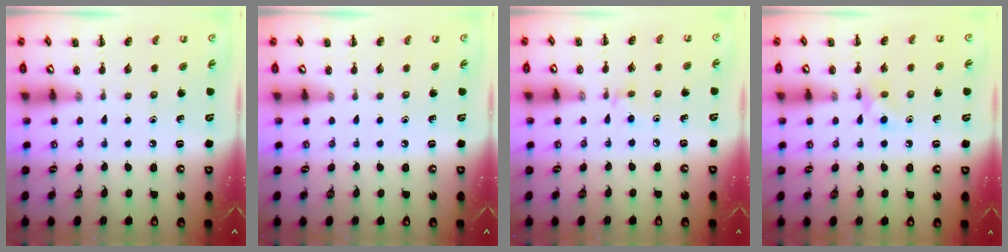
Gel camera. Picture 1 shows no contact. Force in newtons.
{"total": 0.0}
{"total": 2.9, "press": 2.7, "slide": 1.2}
{"total": 4.7, "press": 4.4, "slide": 1.5}